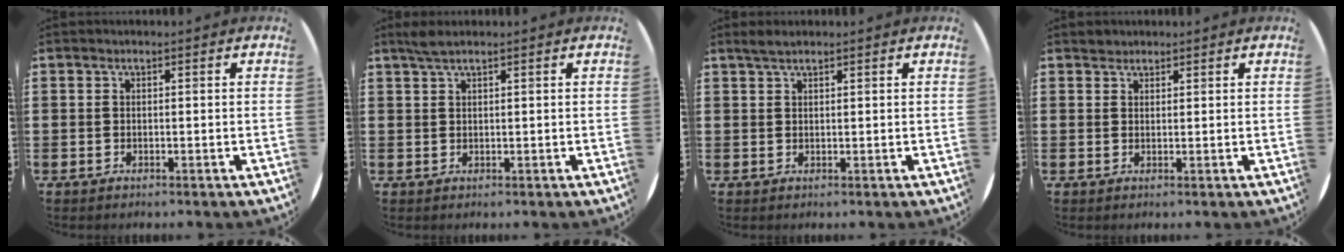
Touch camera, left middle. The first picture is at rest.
{"total": 1.7, "force": [1.3, 0.1, 1.1], "torque": [-0.023, 0.002, 0.023]}
{"total": 1.5, "force": [1.3, 0.3, 0.7], "torque": [-0.015, 0.002, 0.023]}
{"total": 1.2, "force": [1.1, 0.4, -0.1], "torque": [0.008, -0.001, 0.021]}